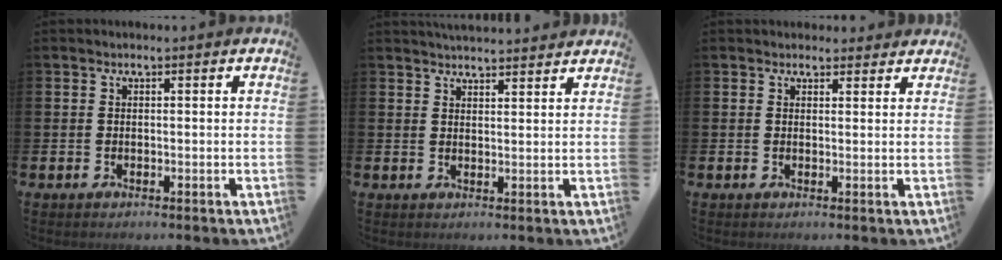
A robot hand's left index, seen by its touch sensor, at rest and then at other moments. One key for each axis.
{"total": 3.2, "fx": 3.2, "fy": 0.1, "fz": 0.1, "tx": -0.003, "ty": -0.016, "tz": 0.058}
{"total": 1.8, "fx": 1.7, "fy": 0.7, "fz": 0.0, "tx": 0.009, "ty": -0.003, "tz": 0.029}